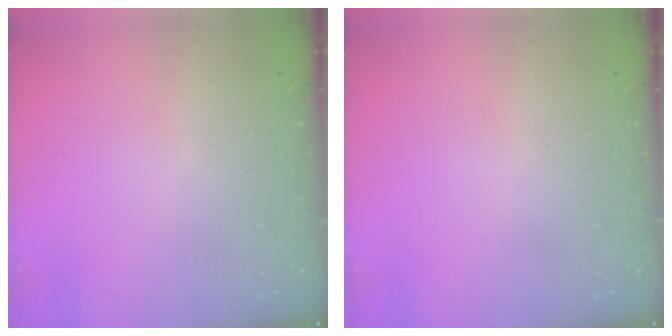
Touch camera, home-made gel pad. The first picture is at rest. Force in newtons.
{"total": 0.0}